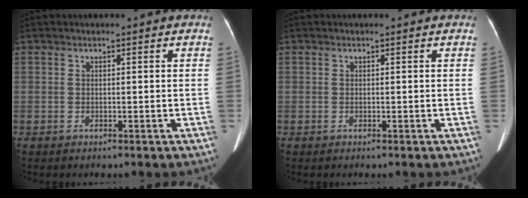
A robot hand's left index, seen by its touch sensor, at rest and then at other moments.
{"total": 0.0}